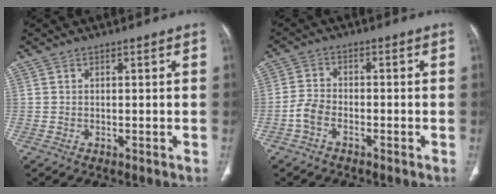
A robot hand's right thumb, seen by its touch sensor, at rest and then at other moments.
{"total": 3.6, "force": [-2.0, 2.0, 2.2], "torque": [-0.047, 0.016, -0.043]}